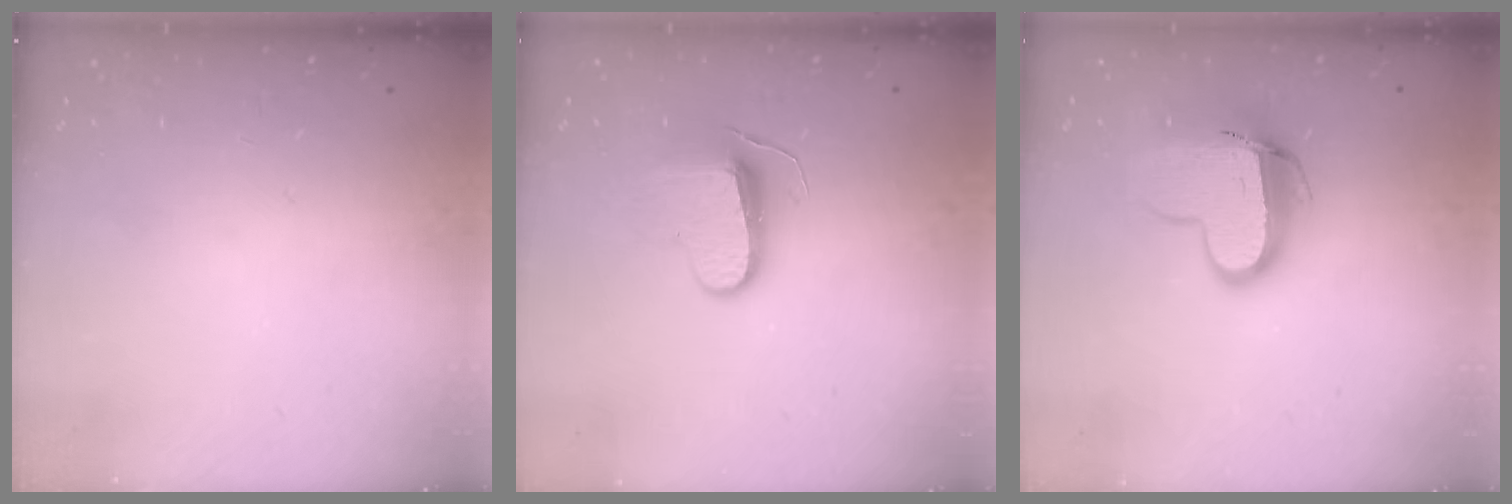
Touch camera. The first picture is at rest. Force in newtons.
{"total": 9.0, "press": 9.0, "slide": 0.4}
{"total": 12.4, "press": 12.4, "slide": 1.2}